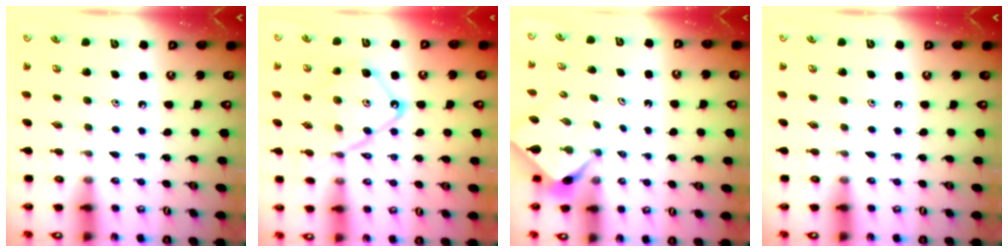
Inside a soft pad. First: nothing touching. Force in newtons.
{"total": 13.5, "press": 13.4, "slide": 1.1}
{"total": 2.4, "press": 2.4, "slide": 0.3}
{"total": 0.0}